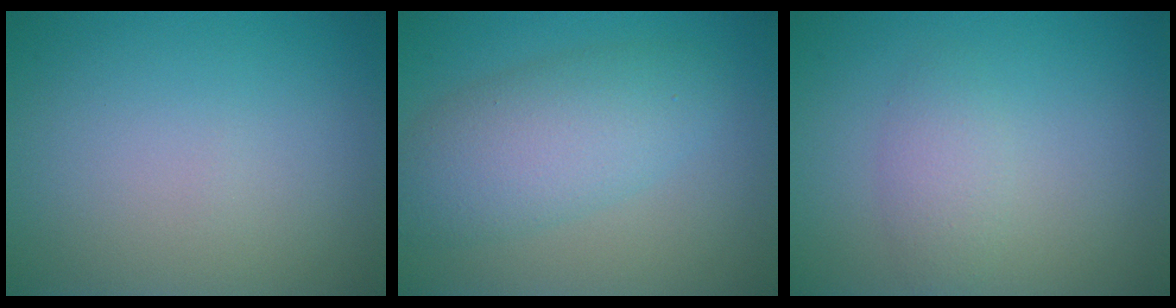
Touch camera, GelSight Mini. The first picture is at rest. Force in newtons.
{"total": 5.6, "press": 5.6, "slide": 0.1}
{"total": 1.9, "press": 1.9, "slide": 0.1}